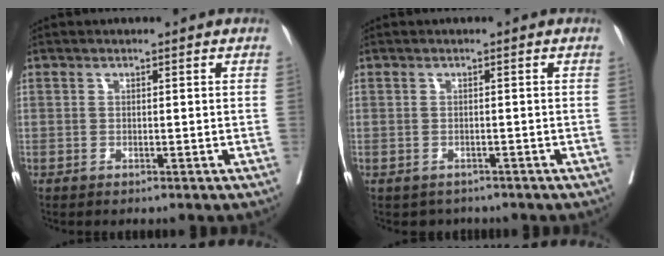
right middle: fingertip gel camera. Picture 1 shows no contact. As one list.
[{"total": 2.3, "force": [-1.8, 1.5, 0.2], "torque": [-0.006, 0.004, -0.024]}]